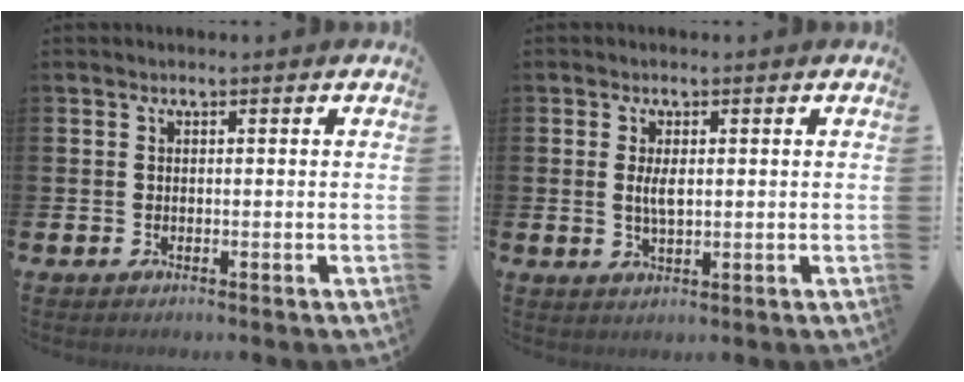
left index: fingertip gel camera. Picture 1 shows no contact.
{"total": 2.7, "force": [0.4, 1.0, 2.5], "torque": [-0.040, -0.001, 0.002]}